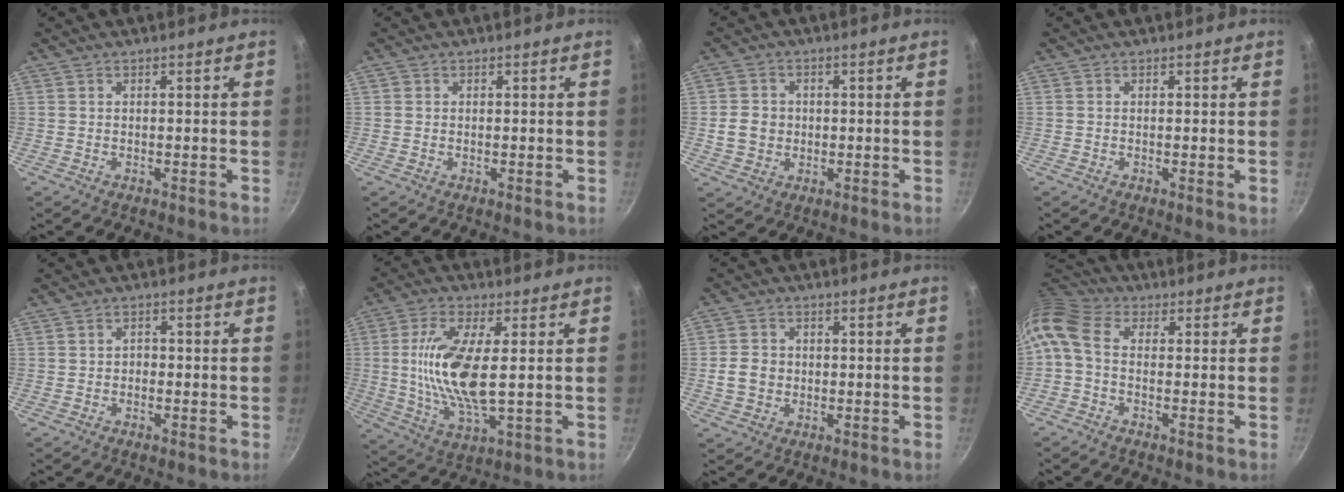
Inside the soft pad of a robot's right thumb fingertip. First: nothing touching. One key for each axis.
{"total": 1.7, "fx": 0.9, "fy": 1.2, "fz": 0.8, "tx": -0.015, "ty": 0.003, "tz": 0.020}
{"total": 5.4, "fx": -0.2, "fy": 4.8, "fz": 2.5, "tx": -0.030, "ty": 0.007, "tz": -0.005}
{"total": 0.6, "fx": 0.0, "fy": 0.0, "fz": 0.6, "tx": -0.008, "ty": -0.003, "tz": -0.003}
{"total": 1.4, "fx": -0.4, "fy": 1.1, "fz": 0.7, "tx": -0.008, "ty": 0.006, "tz": -0.010}
{"total": 14.0, "fx": 1.4, "fy": 5.0, "fz": 13.0, "tx": -0.262, "ty": -0.009, "tz": 0.026}
{"total": 5.3, "fx": -0.5, "fy": 4.6, "fz": 2.7, "tx": -0.035, "ty": 0.008, "tz": -0.012}
{"total": 8.7, "fx": 0.3, "fy": 5.6, "fz": 6.6, "tx": -0.144, "ty": 0.028, "tz": -0.013}